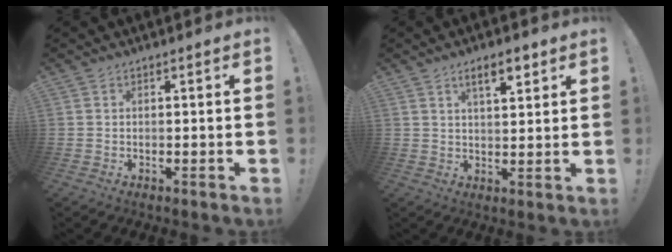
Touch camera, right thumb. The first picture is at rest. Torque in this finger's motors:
{"motor_torque": [0.10, 0.33, 0.46, 0.41, 0.15]}